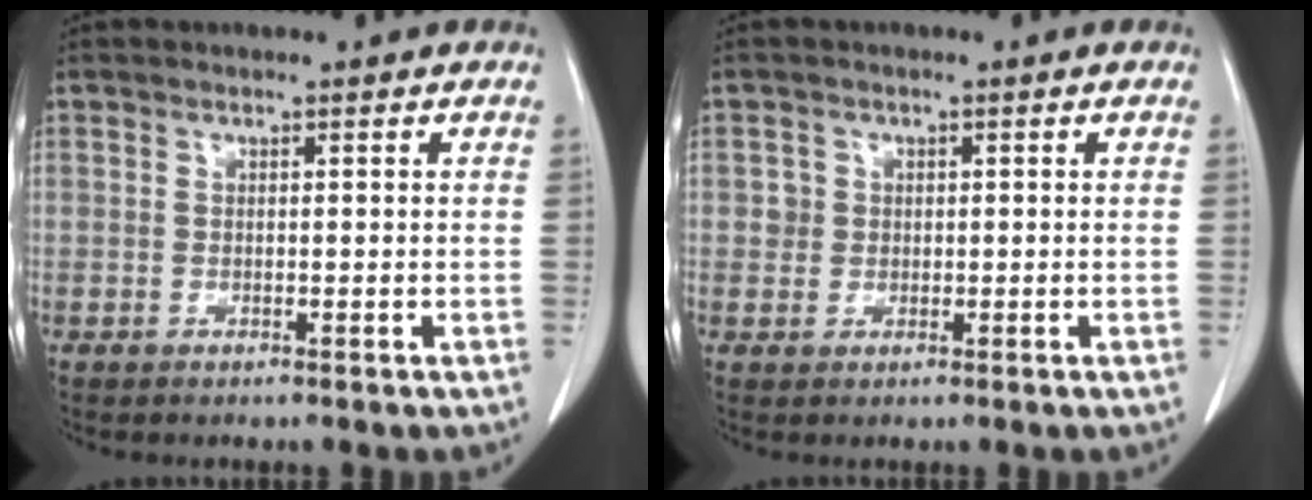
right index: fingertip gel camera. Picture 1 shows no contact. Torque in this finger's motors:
{"motor_torque": [-0.03, 0.02, 0.04, 0.00]}